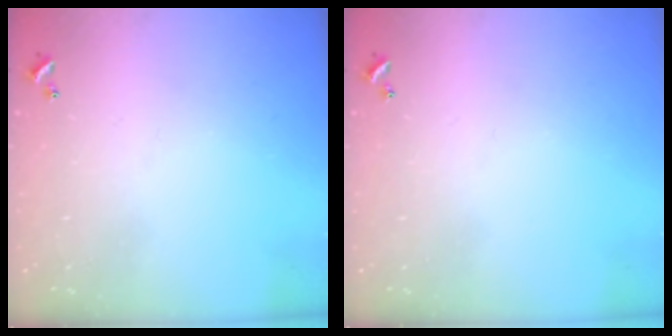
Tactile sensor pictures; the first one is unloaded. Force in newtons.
{"total": 0.0}